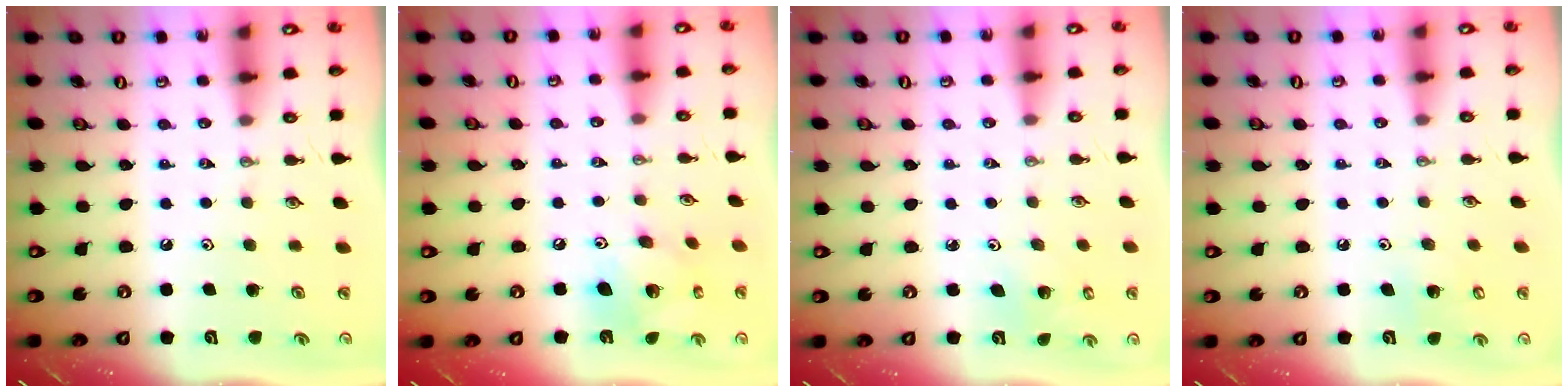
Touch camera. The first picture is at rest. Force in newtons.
{"total": 12.1, "press": 12.0, "slide": 1.0}
{"total": 2.2, "press": 2.2, "slide": 0.2}
{"total": 4.3, "press": 4.3, "slide": 0.3}